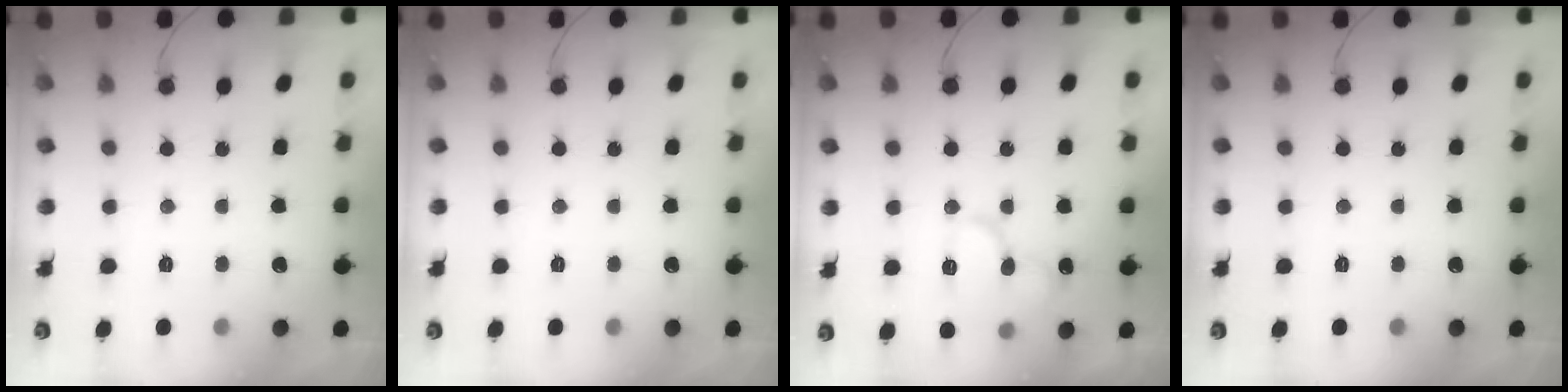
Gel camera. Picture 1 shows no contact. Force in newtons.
{"total": 0.0}
{"total": 12.4, "press": 12.3, "slide": 1.5}
{"total": 0.0}